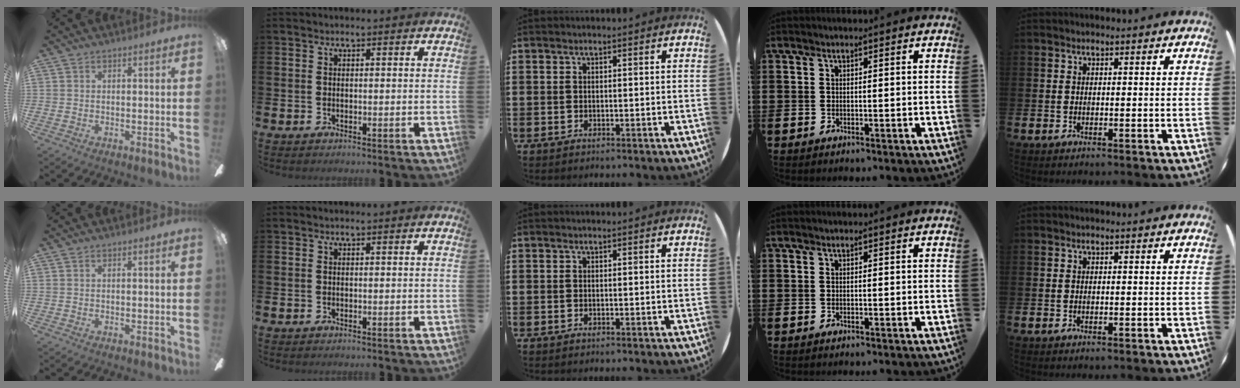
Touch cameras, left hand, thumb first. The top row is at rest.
{}